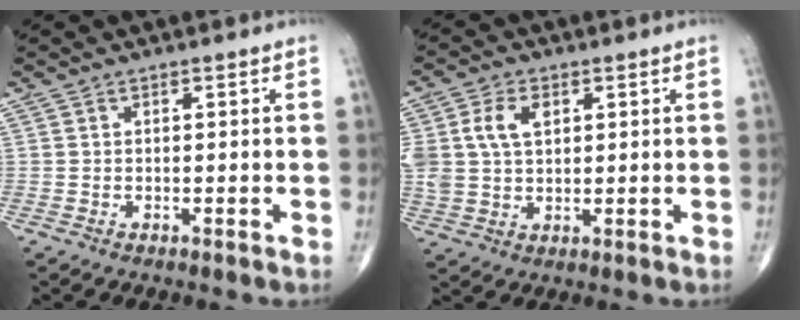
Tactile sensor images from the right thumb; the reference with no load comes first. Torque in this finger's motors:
{"motor_torque": [1.31, 1.33, 0.73, 0.07, 0.08]}